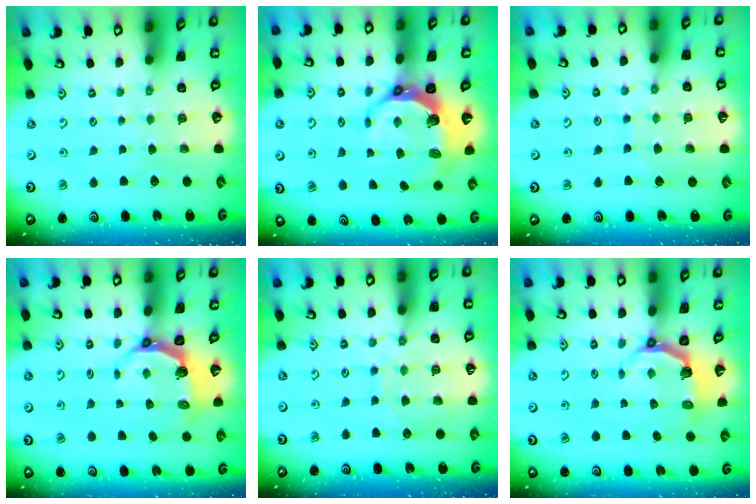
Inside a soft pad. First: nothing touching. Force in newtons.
{"total": 9.4, "press": 8.0, "slide": 5.0}
{"total": 6.6, "press": 6.6, "slide": 0.6}
{"total": 5.2, "press": 3.8, "slide": 3.5}
{"total": 9.8, "press": 9.8, "slide": 0.9}
{"total": 4.4, "press": 2.8, "slide": 3.4}